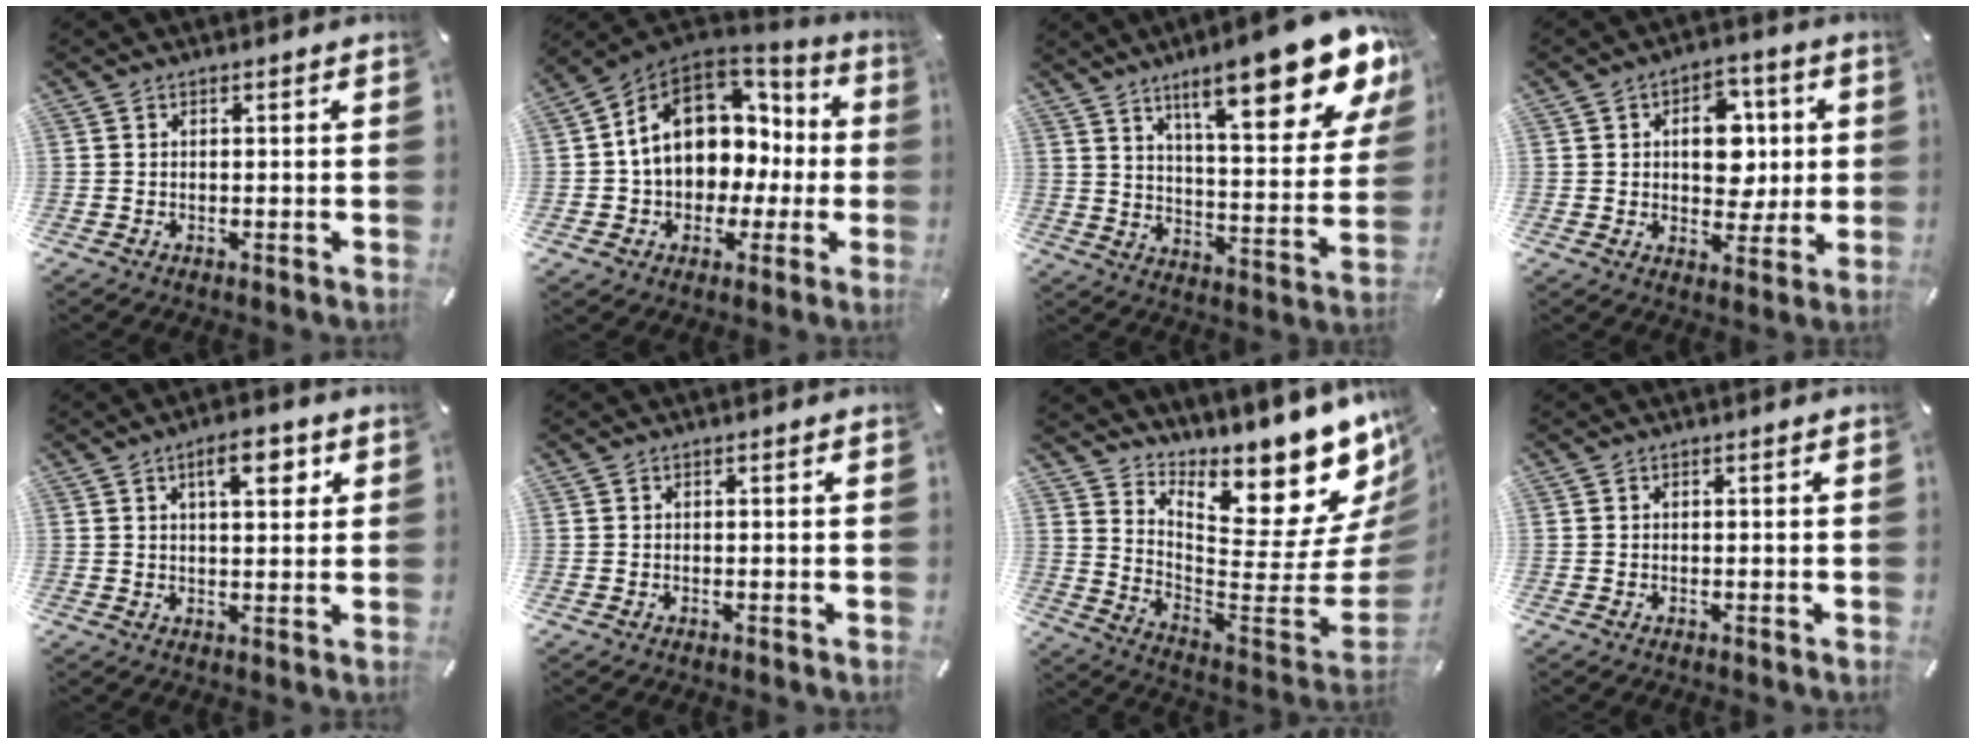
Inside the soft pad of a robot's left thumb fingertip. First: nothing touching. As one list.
[{"total": 15.0, "force": [3.0, 11.8, 8.7], "torque": [-0.163, -0.009, 0.059]}, {"total": 22.1, "force": [13.6, 6.6, 16.2], "torque": [-0.237, -0.084, 0.214]}, {"total": 10.7, "force": [1.7, 7.8, 7.2], "torque": [-0.086, -0.001, 0.023]}, {"total": 7.0, "force": [3.2, 2.7, 5.6], "torque": [-0.077, -0.008, 0.045]}, {"total": 0.0}, {"total": 15.0, "force": [12.7, 3.3, 7.2], "torque": [-0.050, -0.152, 0.194]}, {"total": 0.0}]